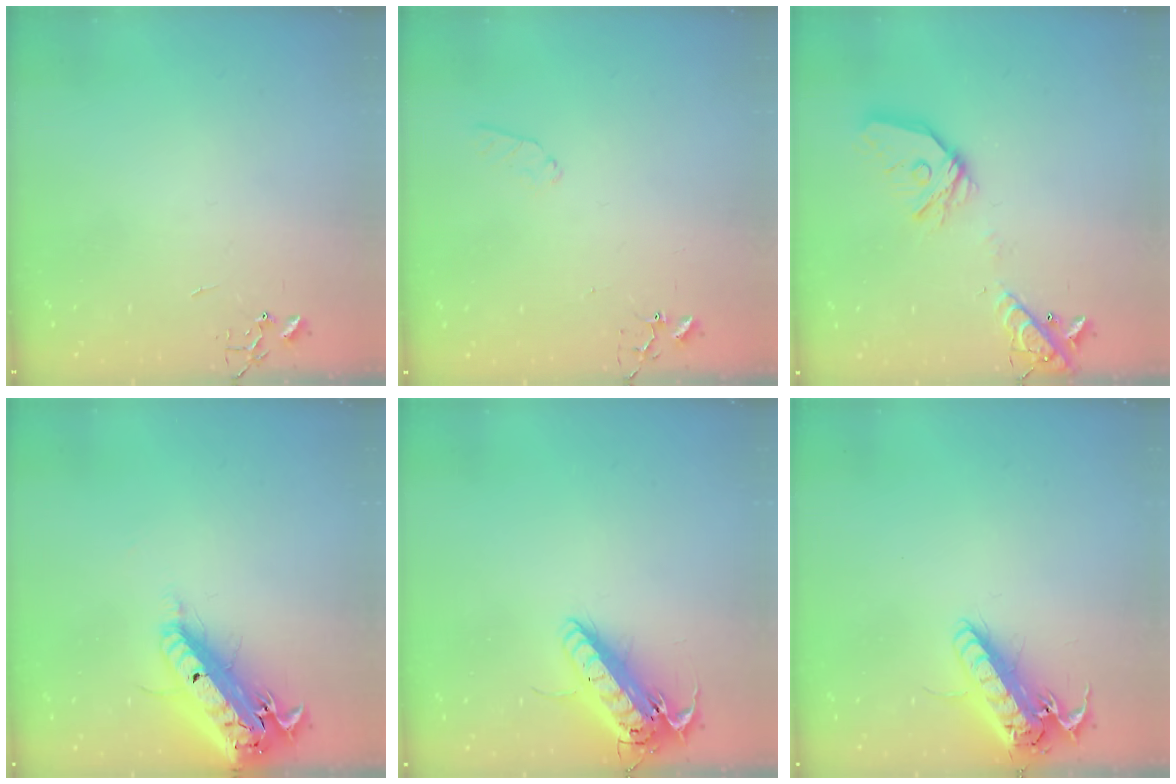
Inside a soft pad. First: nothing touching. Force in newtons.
{"total": 6.6, "press": 6.5, "slide": 0.6}
{"total": 18.3, "press": 18.2, "slide": 2.6}
{"total": 21.6, "press": 21.0, "slide": 5.0}
{"total": 17.8, "press": 17.5, "slide": 3.3}
{"total": 17.4, "press": 17.1, "slide": 3.3}